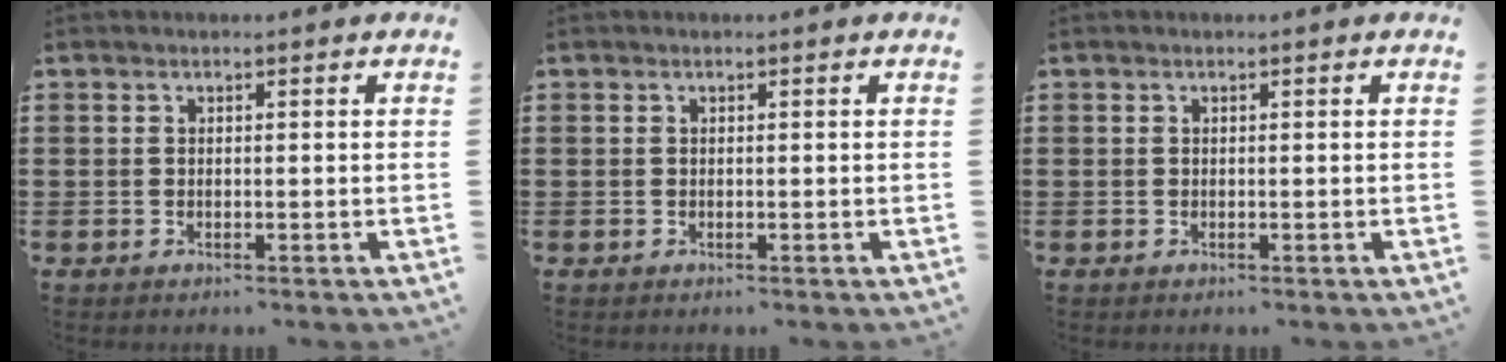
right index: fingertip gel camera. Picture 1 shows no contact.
{"total": 0.0}
{"total": 0.0}